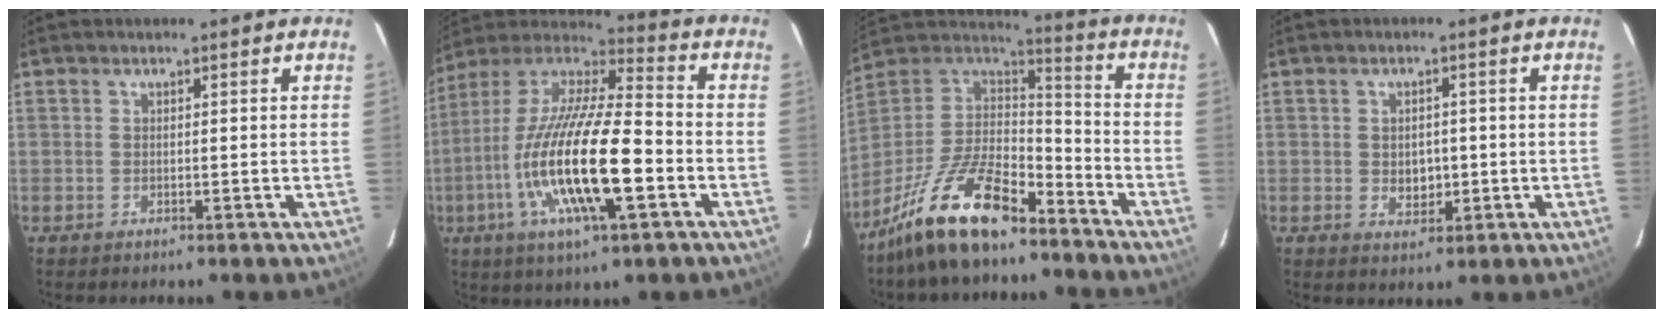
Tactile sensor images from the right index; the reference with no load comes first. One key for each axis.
{"total": 22.1, "fx": -6.4, "fy": 5.3, "fz": 20.5, "tx": -0.392, "ty": -0.023, "tz": -0.125}
{"total": 19.5, "fx": -13.6, "fy": 6.8, "fz": 12.1, "tx": -0.252, "ty": -0.004, "tz": -0.248}
{"total": 3.9, "fx": -0.4, "fy": 3.0, "fz": 2.5, "tx": -0.040, "ty": 0.001, "tz": -0.001}